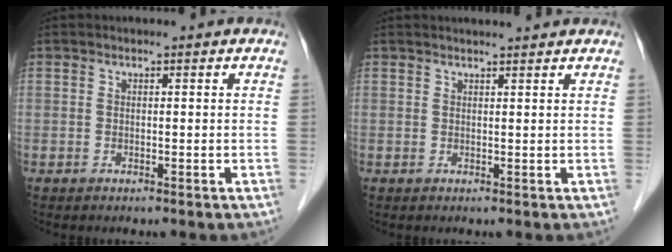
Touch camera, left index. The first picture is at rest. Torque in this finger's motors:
{"motor_torque": [0.86, -1.24, 0.02, 0.01]}